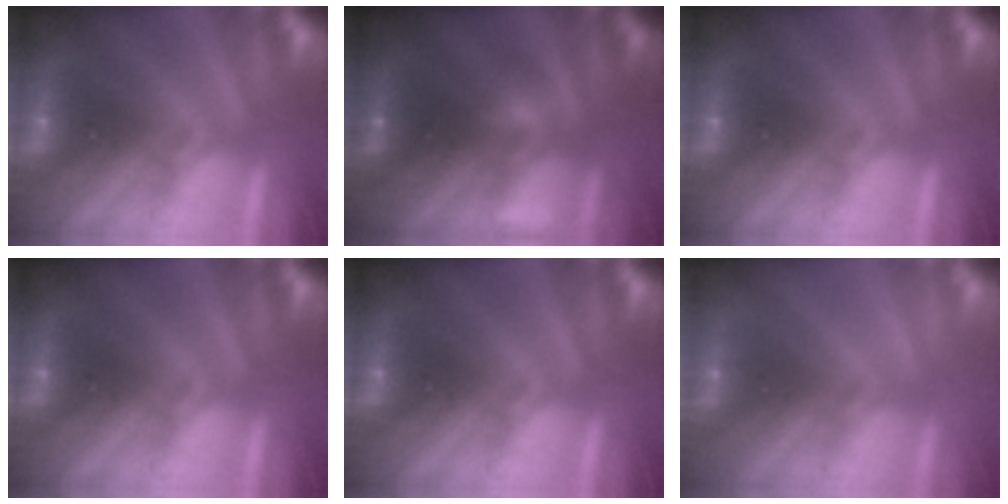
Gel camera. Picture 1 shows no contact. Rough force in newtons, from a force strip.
{"total": 2.3}
{"total": 0.0}
{"total": 0.0}
{"total": 0.0}
{"total": 2.9}